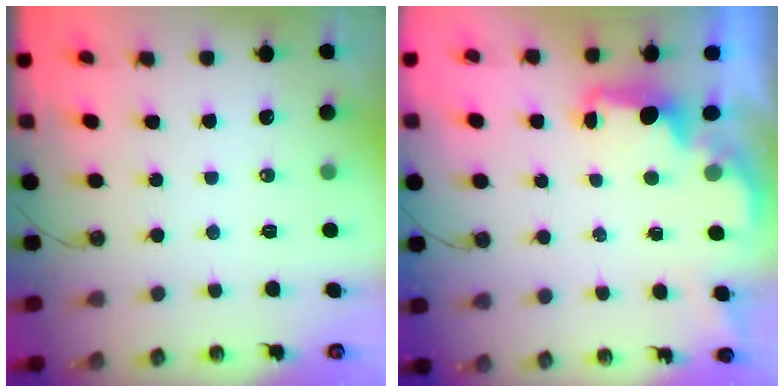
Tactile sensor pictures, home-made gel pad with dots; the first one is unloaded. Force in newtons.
{"total": 2.1, "press": 2.0, "slide": 0.8}